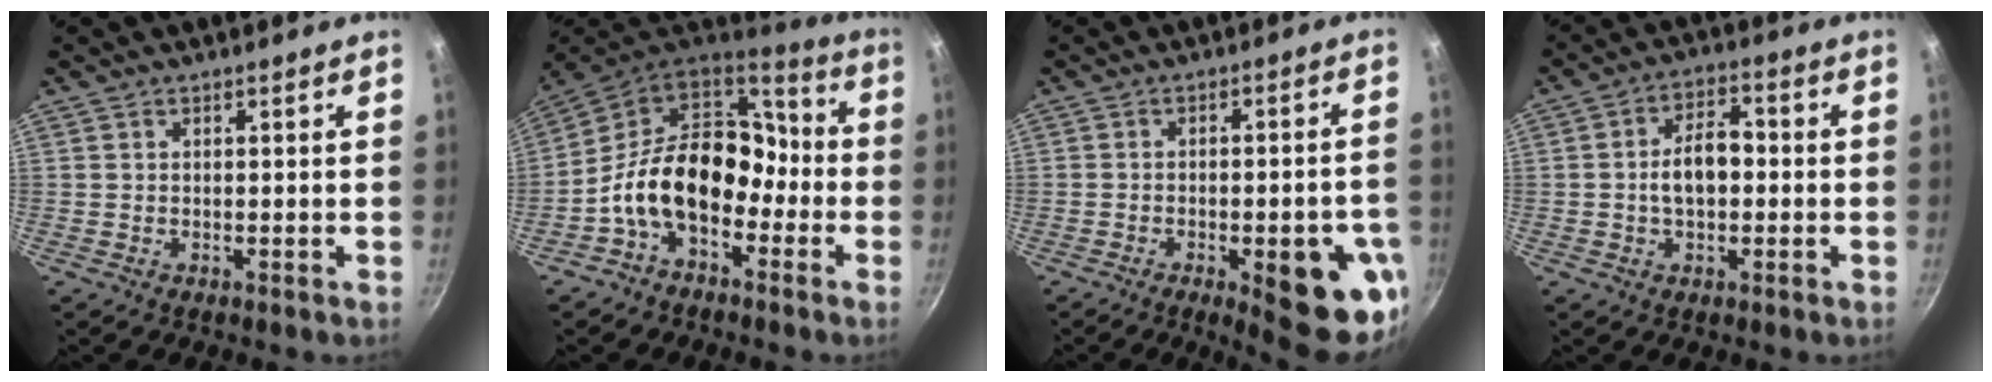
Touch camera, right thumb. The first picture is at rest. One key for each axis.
{"total": 17.9, "fx": -4.6, "fy": 12.1, "fz": 12.4, "tx": -0.172, "ty": 0.069, "tz": -0.101}
{"total": 15.3, "fx": -5.6, "fy": 4.7, "fz": 13.4, "tx": -0.139, "ty": 0.019, "tz": -0.067}
{"total": 8.1, "fx": -0.6, "fy": 4.9, "fz": 6.4, "tx": -0.088, "ty": 0.025, "tz": -0.015}